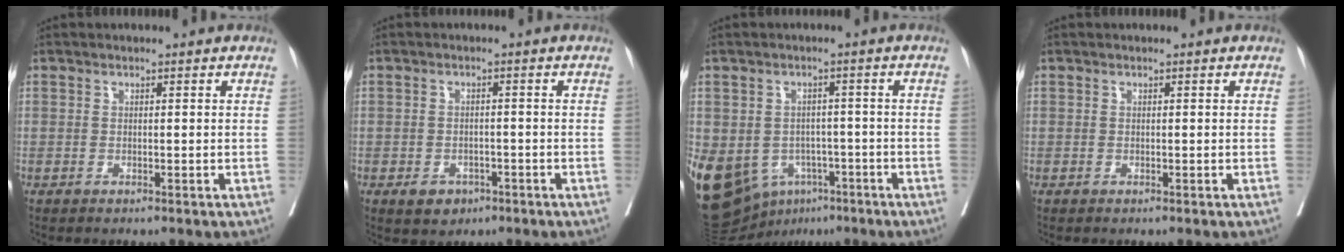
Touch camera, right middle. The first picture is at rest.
{"total": 3.3, "force": [-1.8, 2.4, 1.4], "torque": [-0.015, 0.005, -0.018]}
{"total": 20.7, "force": [-8.8, 15.9, 9.9], "torque": [-0.275, -0.004, -0.116]}
{"total": 0.0}